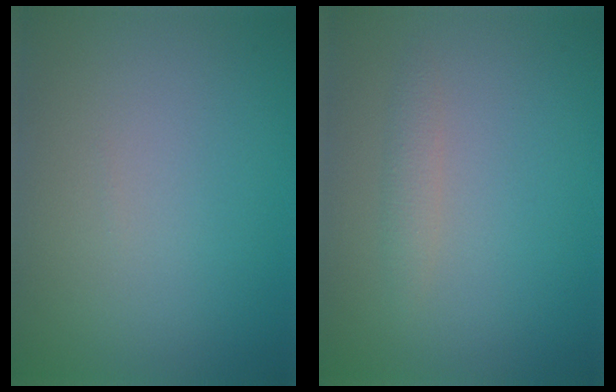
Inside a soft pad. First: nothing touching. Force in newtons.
{"total": 1.2, "press": 1.2, "slide": 0.0}